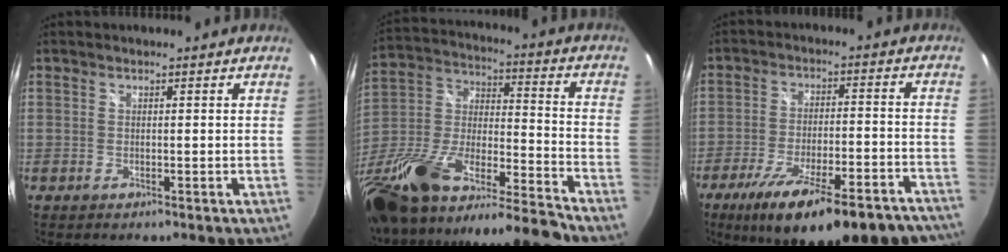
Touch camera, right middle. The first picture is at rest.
{"total": 27.3, "force": [-19.3, 5.4, 18.5], "torque": [-0.329, -0.034, -0.327]}
{"total": 25.7, "force": [-19.3, 6.6, 15.5], "torque": [-0.249, -0.042, -0.264]}